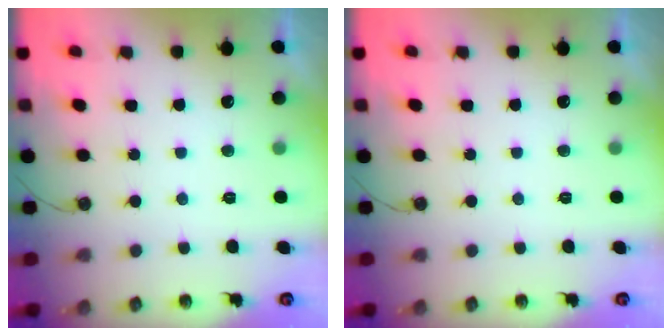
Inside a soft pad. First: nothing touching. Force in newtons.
{"total": 0.7, "press": 0.4, "slide": 0.7}